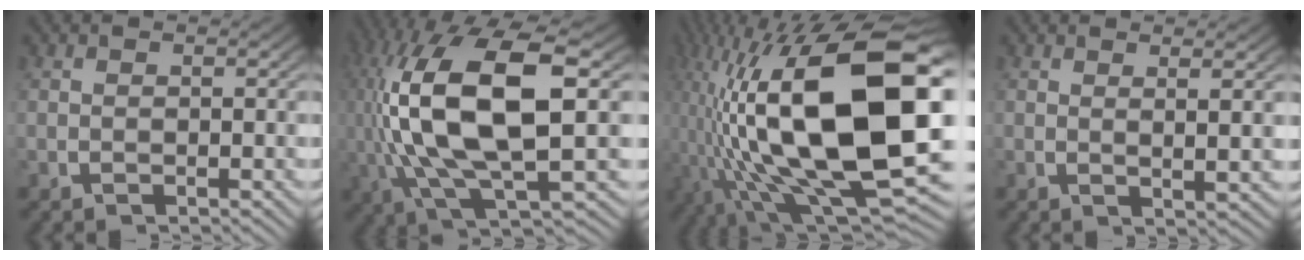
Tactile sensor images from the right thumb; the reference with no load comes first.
{"total": 16.3, "force": [0.4, 7.7, 14.3], "torque": [-0.304, -0.031, 0.022]}
{"total": 26.0, "force": [-1.1, 12.5, 22.8], "torque": [-0.428, -0.076, 0.027]}
{"total": 2.0, "force": [1.1, -0.2, 1.6], "torque": [-0.030, -0.005, 0.022]}